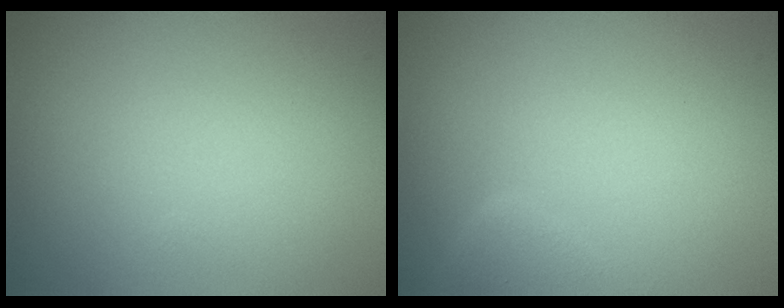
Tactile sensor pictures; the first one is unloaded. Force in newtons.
{"total": 2.8, "press": 2.8, "slide": 0.2}